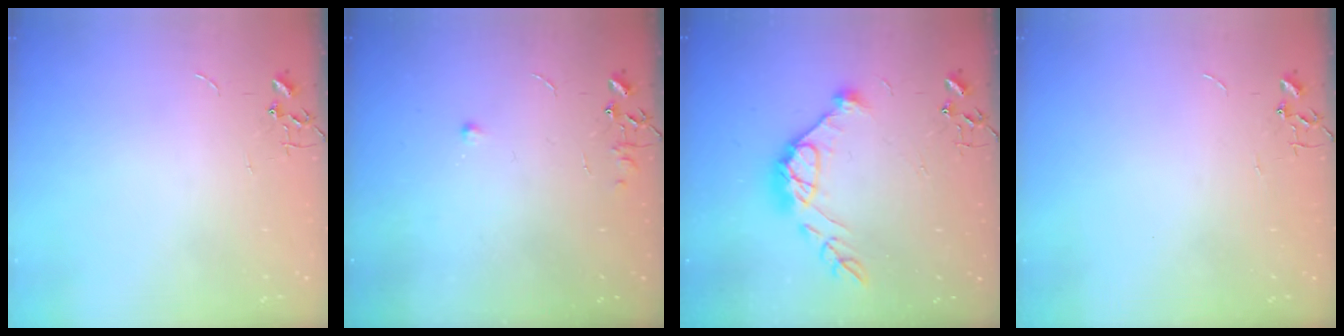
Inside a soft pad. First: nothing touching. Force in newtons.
{"total": 5.1, "press": 5.0, "slide": 0.7}
{"total": 13.9, "press": 13.9, "slide": 0.9}
{"total": 0.0}